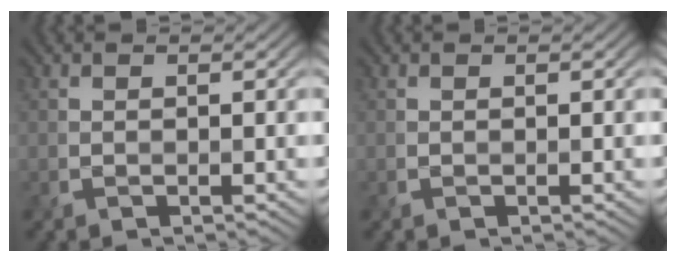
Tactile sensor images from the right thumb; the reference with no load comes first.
{"total": 0.0}